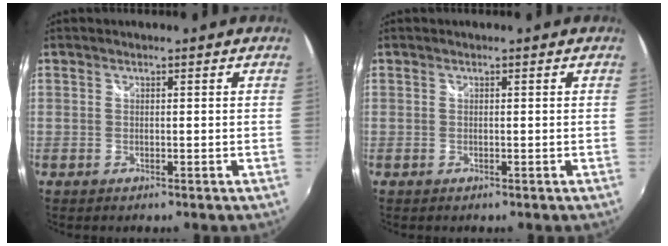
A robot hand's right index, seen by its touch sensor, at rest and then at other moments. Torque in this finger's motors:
{"motor_torque": [0.01, 0.01, 0.00, 0.00]}